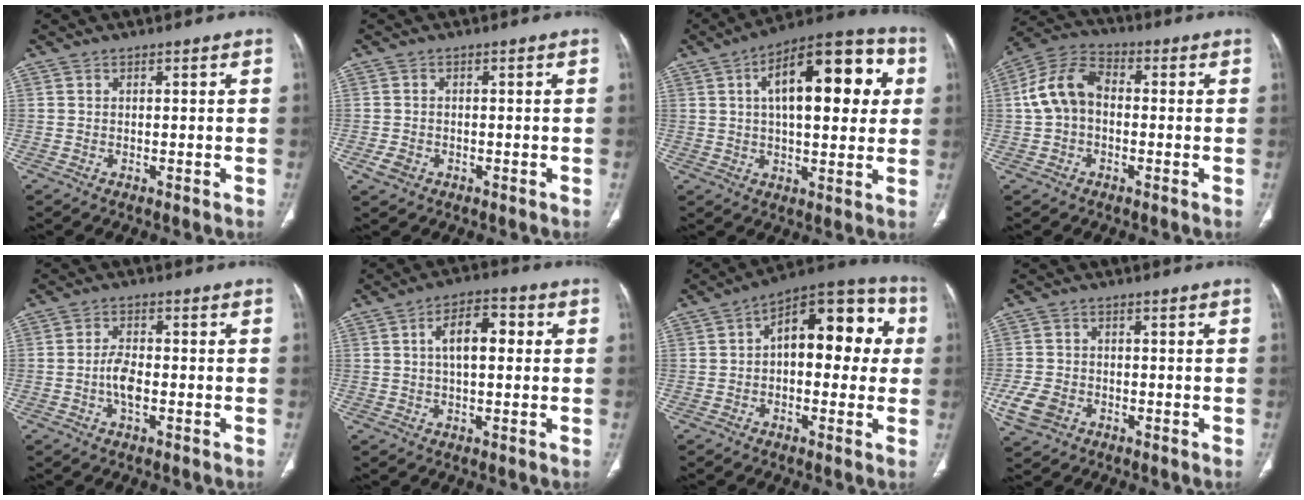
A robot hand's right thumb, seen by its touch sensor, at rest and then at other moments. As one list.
[{"total": 2.4, "force": [-1.0, 1.9, 1.1], "torque": [-0.020, 0.003, -0.014]}, {"total": 21.0, "force": [5.1, 9.3, 18.2], "torque": [-0.231, 0.020, 0.064]}, {"total": 9.8, "force": [-0.1, 6.8, 7.0], "torque": [-0.131, 0.032, -0.014]}, {"total": 4.3, "force": [-1.1, 2.0, 3.6], "torque": [-0.067, 0.010, -0.024]}, {"total": 8.0, "force": [1.3, 4.0, 6.9], "torque": [-0.105, 0.020, 0.016]}, {"total": 16.6, "force": [1.9, 8.9, 13.8], "torque": [-0.143, 0.044, 0.019]}, {"total": 6.3, "force": [-2.4, 4.8, 3.2], "torque": [-0.070, 0.010, -0.040]}]